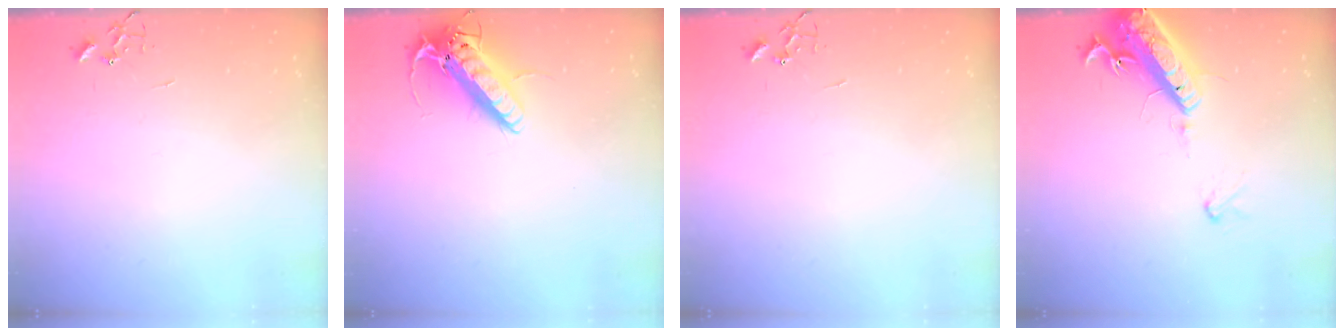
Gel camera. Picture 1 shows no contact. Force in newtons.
{"total": 16.7, "press": 16.4, "slide": 3.1}
{"total": 0.0}
{"total": 17.9, "press": 17.5, "slide": 3.9}